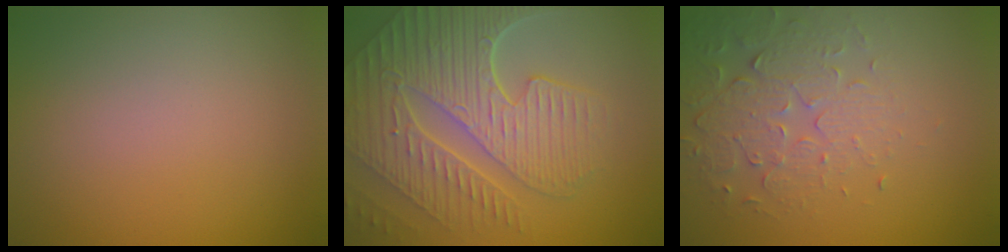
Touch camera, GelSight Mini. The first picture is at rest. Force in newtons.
{"total": 9.8, "press": 6.5, "slide": 7.3}
{"total": 3.8, "press": 3.4, "slide": 1.6}